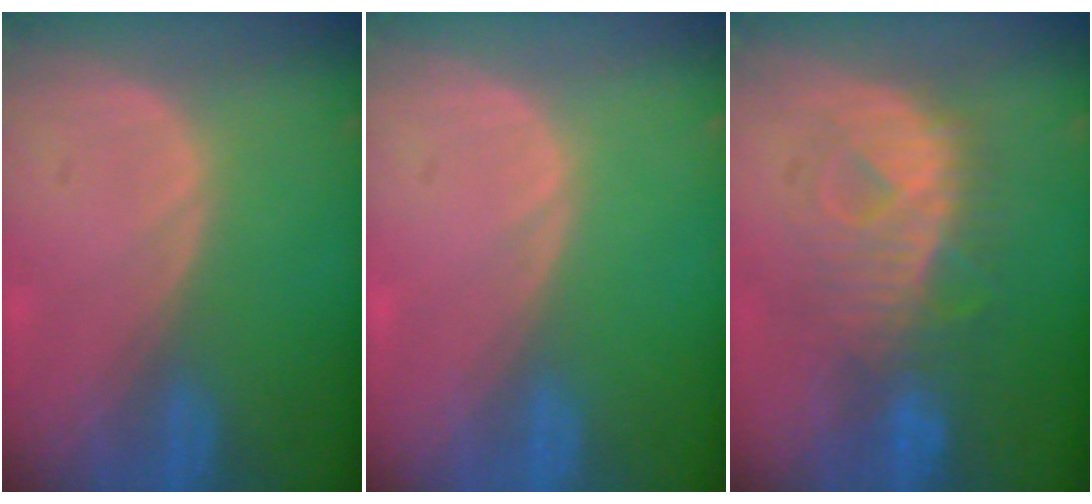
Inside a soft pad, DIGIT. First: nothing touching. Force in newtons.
{"total": 0.0}
{"total": 8.2, "press": 8.2, "slide": 0.7}